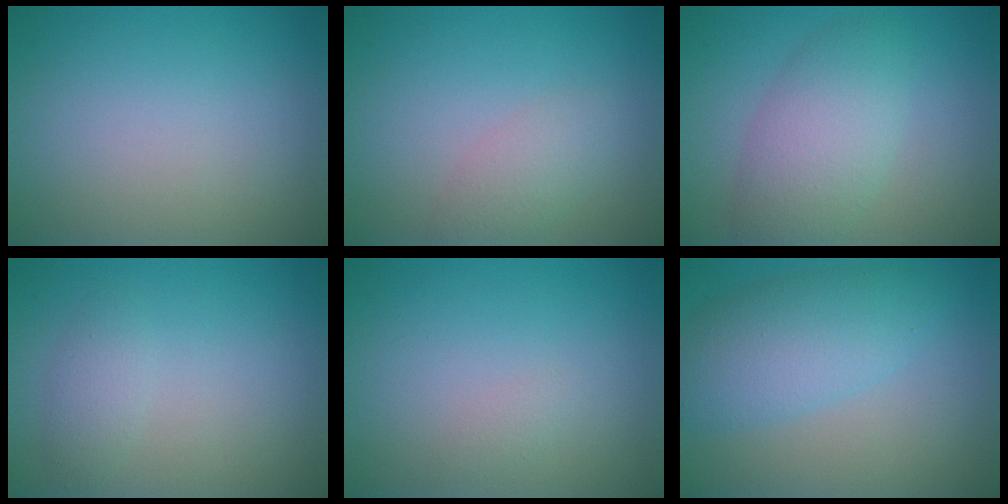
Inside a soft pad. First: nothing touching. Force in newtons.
{"total": 2.1, "press": 2.1, "slide": 0.1}
{"total": 5.1, "press": 5.1, "slide": 0.3}
{"total": 1.5, "press": 1.5, "slide": 0.1}
{"total": 0.6, "press": 0.6, "slide": 0.0}
{"total": 5.4, "press": 5.4, "slide": 0.2}